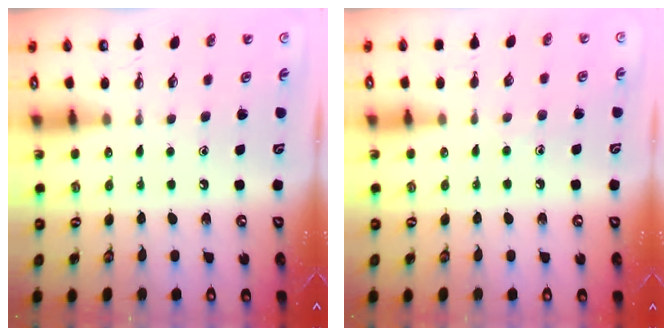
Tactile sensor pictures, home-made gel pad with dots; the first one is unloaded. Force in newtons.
{"total": 5.7, "press": 5.6, "slide": 0.7}